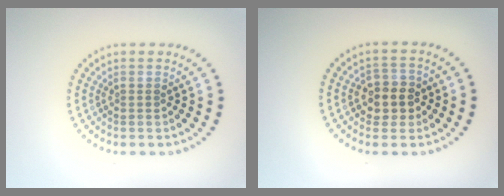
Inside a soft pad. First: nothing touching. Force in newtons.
{"total": 3.1, "press": 3.0, "slide": 0.9}